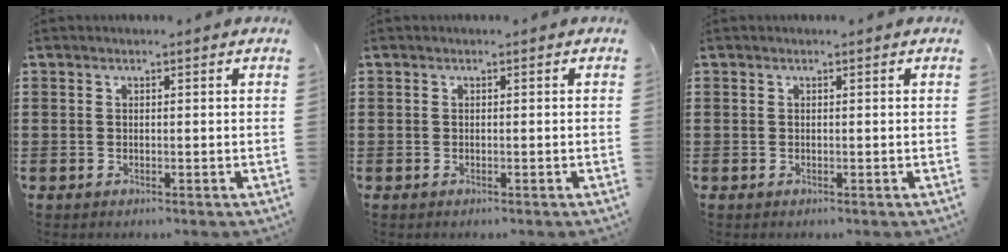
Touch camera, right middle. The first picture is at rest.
{"total": 0.0}
{"total": 0.0}